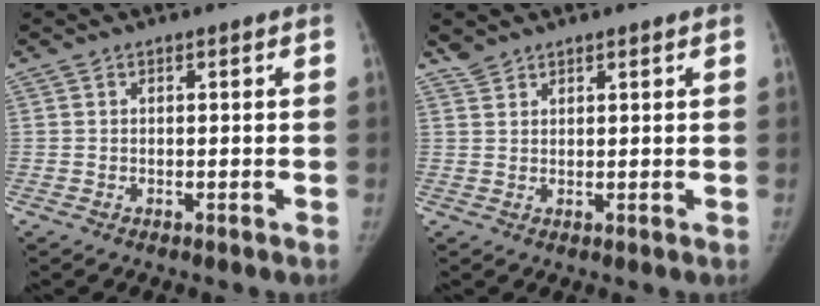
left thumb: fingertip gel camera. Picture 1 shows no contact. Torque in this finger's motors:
{"motor_torque": [0.45, -0.44, 0.12, -0.59, -0.03]}